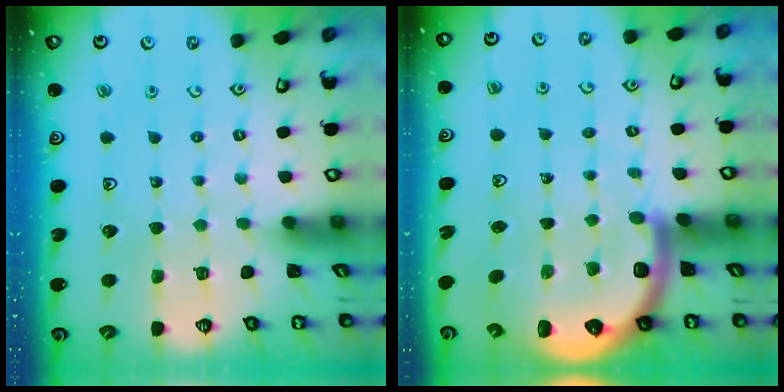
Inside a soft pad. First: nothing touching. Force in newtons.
{"total": 7.6, "press": 7.4, "slide": 1.8}